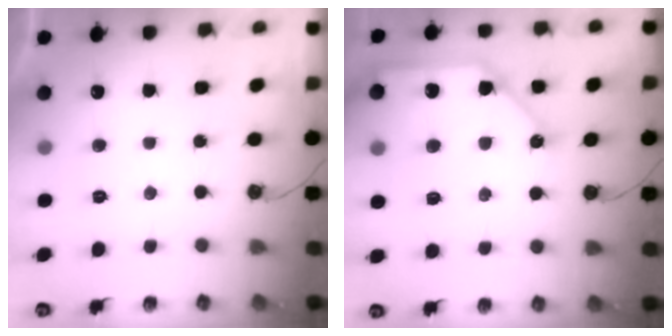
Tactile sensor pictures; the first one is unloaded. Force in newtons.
{"total": 12.9, "press": 12.8, "slide": 1.6}